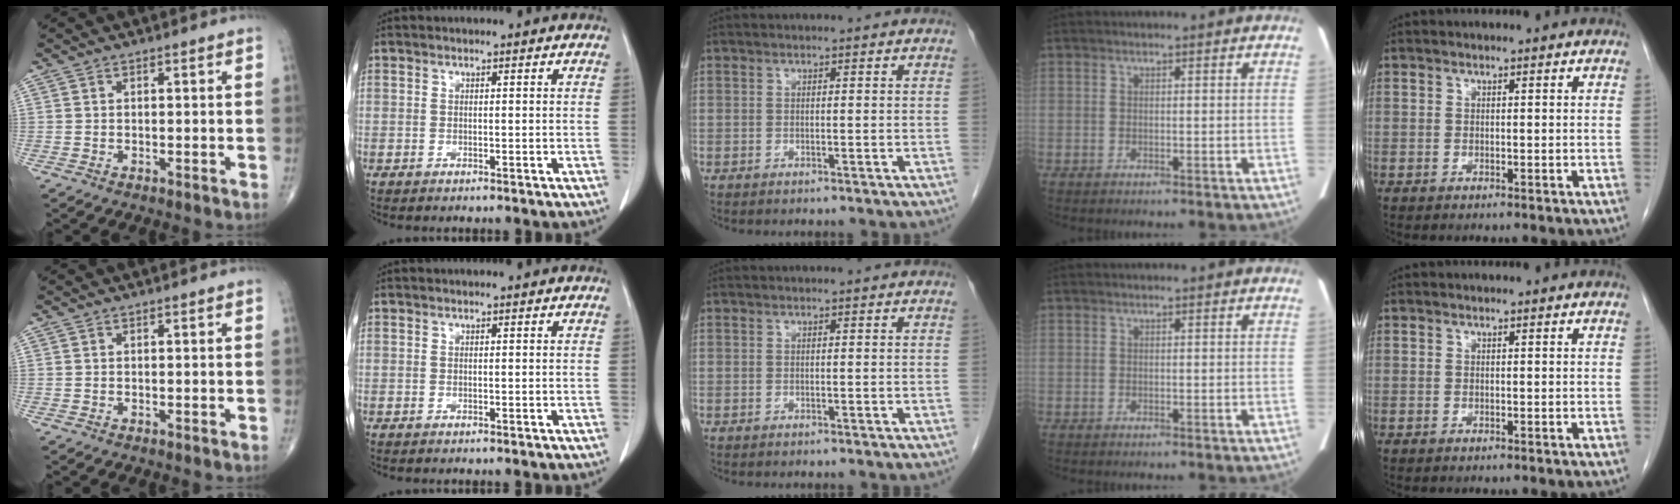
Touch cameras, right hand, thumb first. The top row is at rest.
{}